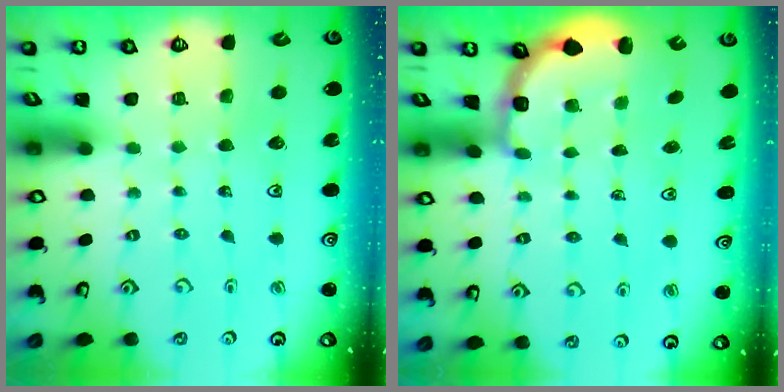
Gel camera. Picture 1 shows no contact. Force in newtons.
{"total": 2.8, "press": 2.5, "slide": 1.4}